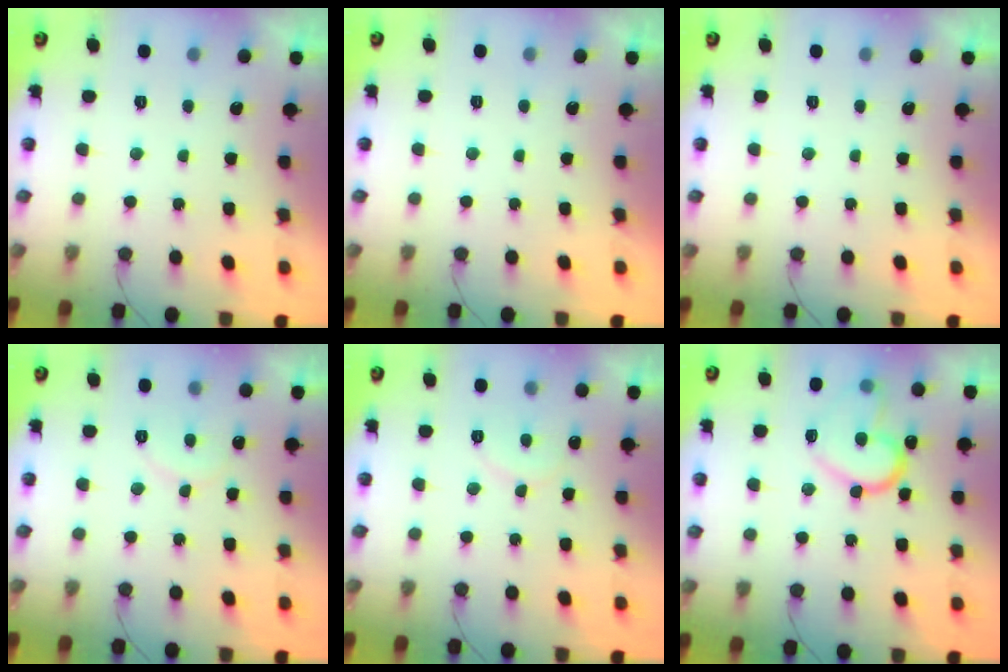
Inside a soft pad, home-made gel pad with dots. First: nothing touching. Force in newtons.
{"total": 1.8, "press": 1.8, "slide": 0.1}
{"total": 0.0}
{"total": 7.6, "press": 7.6, "slide": 0.7}
{"total": 7.6, "press": 7.6, "slide": 0.7}
{"total": 15.5, "press": 15.4, "slide": 1.3}